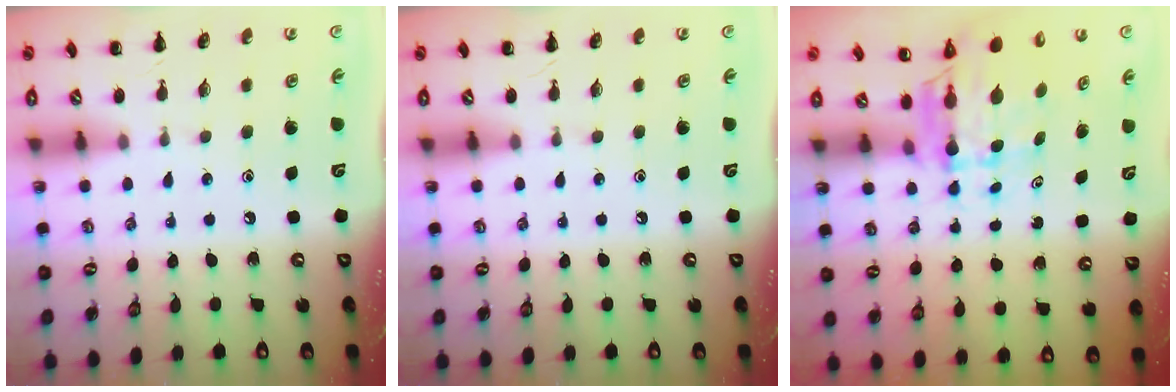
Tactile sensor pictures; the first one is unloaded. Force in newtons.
{"total": 0.0}
{"total": 5.7, "press": 5.5, "slide": 1.4}